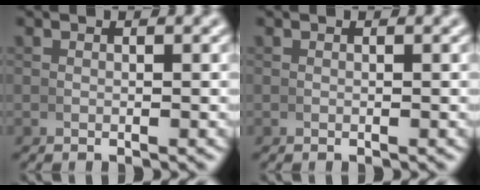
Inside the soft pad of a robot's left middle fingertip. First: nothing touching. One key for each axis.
{"total": 0.0}